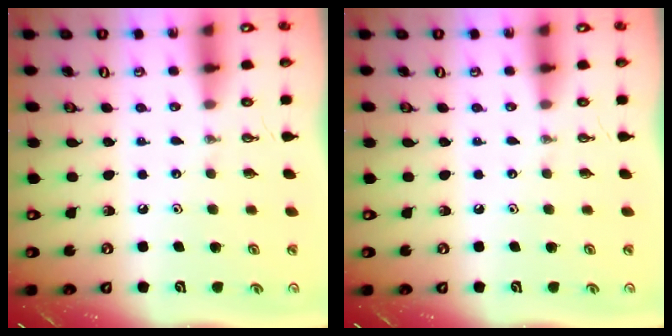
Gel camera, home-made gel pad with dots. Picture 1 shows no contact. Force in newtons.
{"total": 0.0}